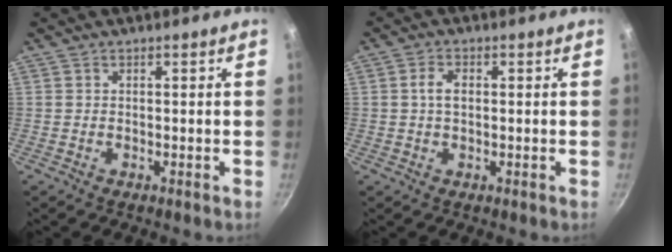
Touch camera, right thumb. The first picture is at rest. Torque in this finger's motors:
{"motor_torque": [0.49, 0.67, 0.61, 0.16, 0.00]}